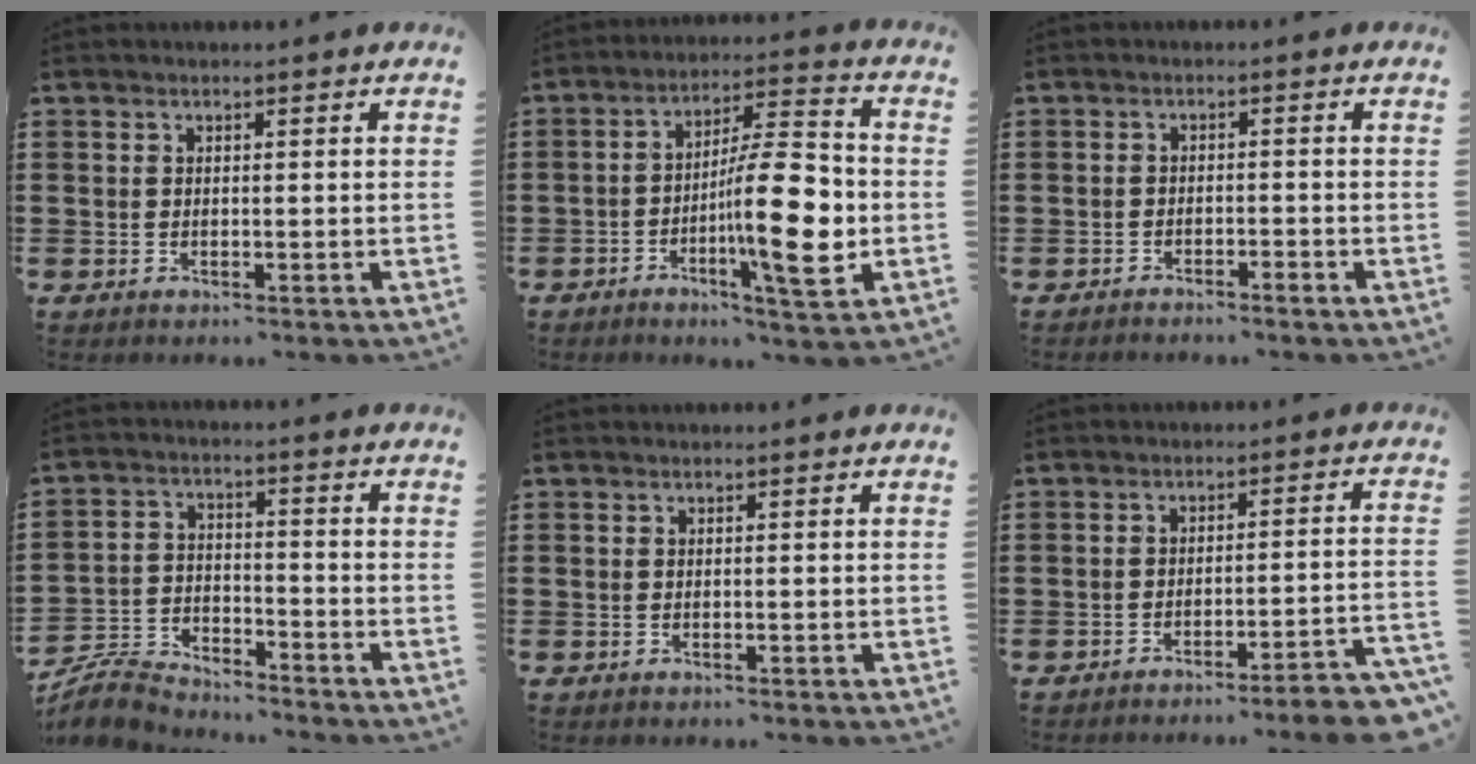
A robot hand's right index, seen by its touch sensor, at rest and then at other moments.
{"total": 14.4, "force": [-2.3, 3.8, 13.7], "torque": [-0.208, -0.008, -0.043]}
{"total": 1.5, "force": [-1.5, 0.1, 0.0], "torque": [-0.006, 0.005, -0.032]}
{"total": 6.0, "force": [-5.8, 1.2, 0.8], "torque": [-0.029, 0.011, -0.120]}
{"total": 0.0}
{"total": 4.1, "force": [-3.6, -0.5, 1.9], "torque": [-0.033, -0.015, -0.073]}